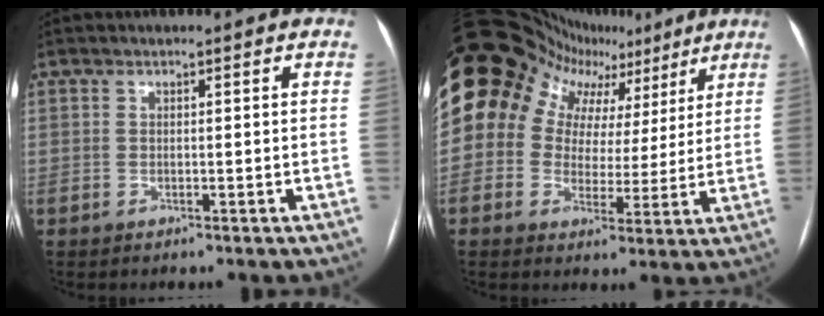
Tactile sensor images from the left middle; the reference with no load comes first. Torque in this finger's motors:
{"motor_torque": [2.14, 0.00, 1.06, 0.21]}